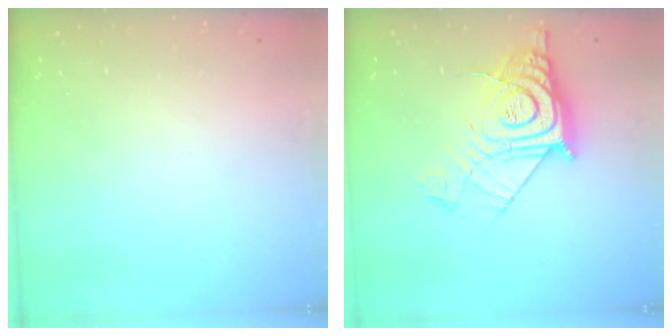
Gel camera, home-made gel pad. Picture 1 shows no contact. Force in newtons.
{"total": 15.4, "press": 15.4, "slide": 1.1}